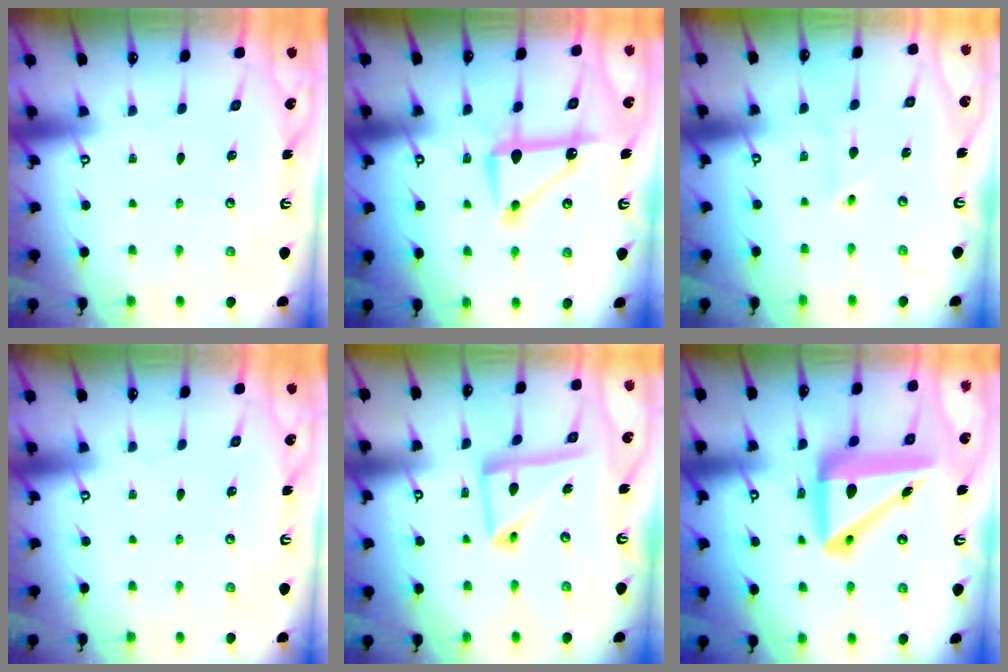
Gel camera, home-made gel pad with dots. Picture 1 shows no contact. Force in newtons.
{"total": 11.3, "press": 11.3, "slide": 0.6}
{"total": 2.6, "press": 2.6, "slide": 0.2}
{"total": 0.0}
{"total": 13.6, "press": 13.5, "slide": 1.5}
{"total": 16.4, "press": 16.2, "slide": 2.7}